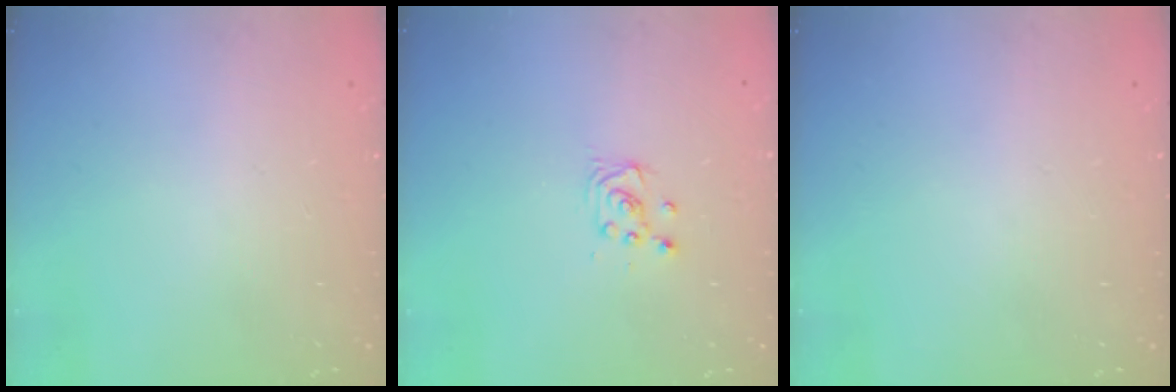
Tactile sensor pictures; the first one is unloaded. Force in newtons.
{"total": 3.0, "press": 3.0, "slide": 0.4}
{"total": 0.0}